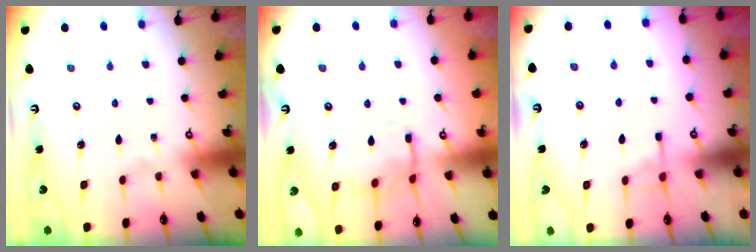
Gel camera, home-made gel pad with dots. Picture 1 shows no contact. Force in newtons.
{"total": 10.6, "press": 10.6, "slide": 0.7}
{"total": 3.9, "press": 3.9, "slide": 0.6}